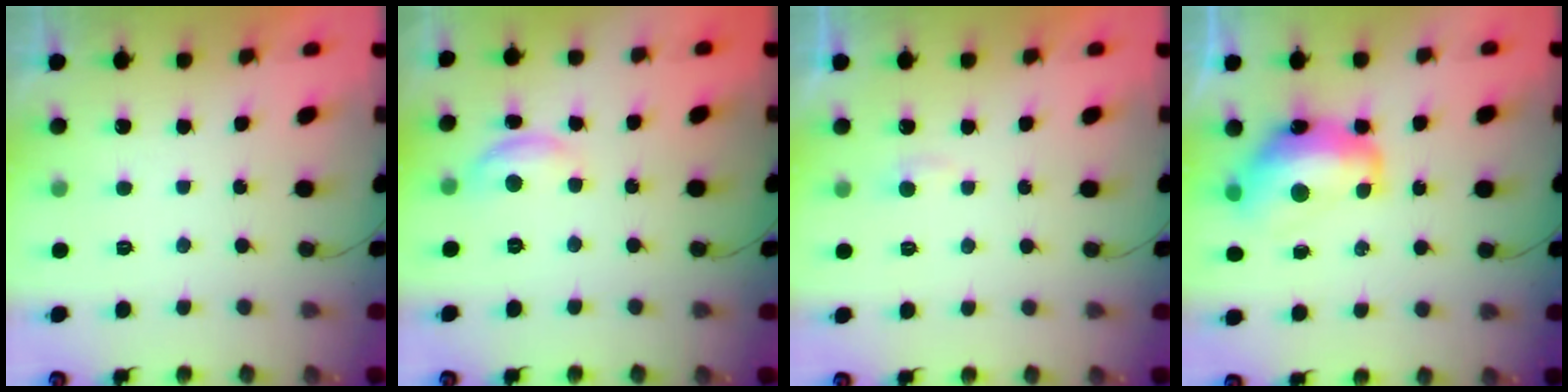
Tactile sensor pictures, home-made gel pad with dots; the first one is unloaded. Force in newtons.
{"total": 7.3, "press": 7.3, "slide": 0.3}
{"total": 2.2, "press": 2.2, "slide": 0.2}
{"total": 13.6, "press": 13.6, "slide": 1.0}